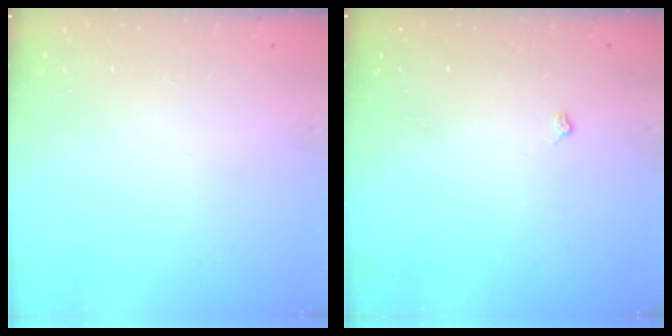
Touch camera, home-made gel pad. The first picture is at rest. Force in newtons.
{"total": 3.0, "press": 3.0, "slide": 0.5}